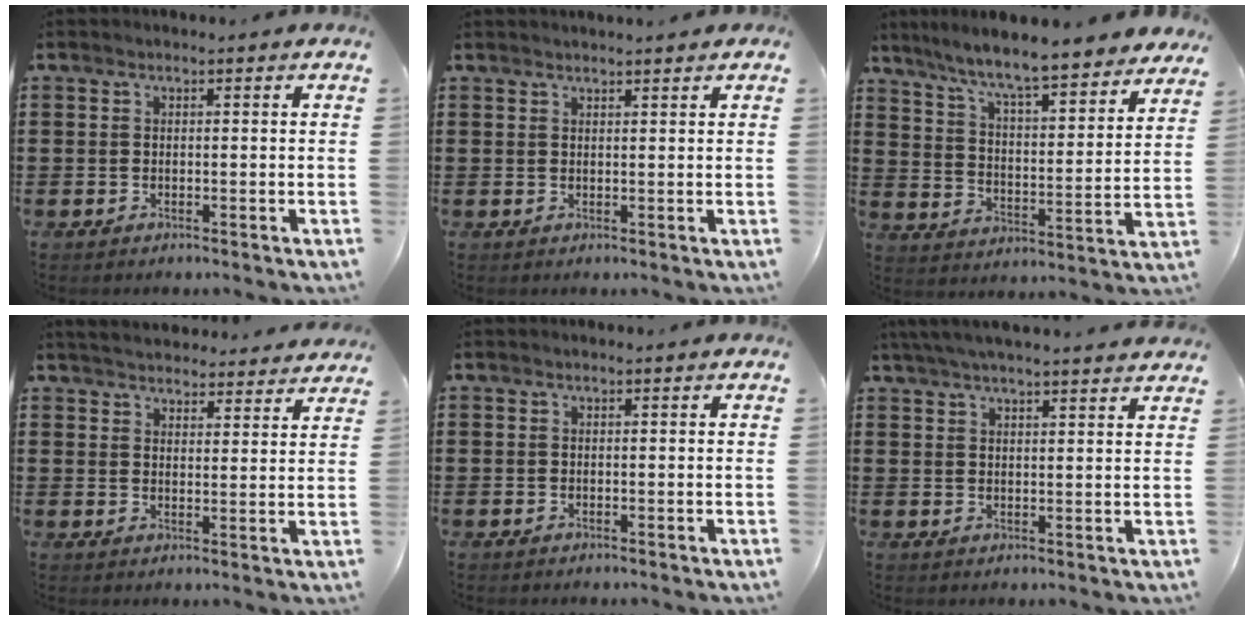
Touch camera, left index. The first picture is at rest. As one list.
[{"total": 1.2, "force": [1.2, 0.0, 0.2], "torque": [-0.006, 0.000, 0.023]}, {"total": 7.5, "force": [6.7, -0.1, 3.4], "torque": [-0.093, -0.048, 0.110]}, {"total": 4.0, "force": [4.0, 0.0, 0.3], "torque": [-0.019, -0.020, 0.071]}, {"total": 0.0}, {"total": 3.9, "force": [3.7, -0.4, 1.4], "torque": [-0.039, -0.008, 0.066]}]